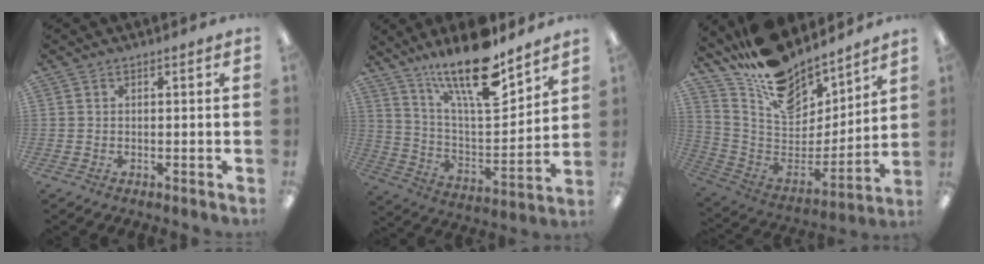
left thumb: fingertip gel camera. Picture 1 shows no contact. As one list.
[{"total": 19.7, "force": [14.7, 5.6, 11.9], "torque": [-0.210, -0.098, 0.248]}, {"total": 16.2, "force": [13.3, 7.7, 5.1], "torque": [-0.114, -0.111, 0.243]}]